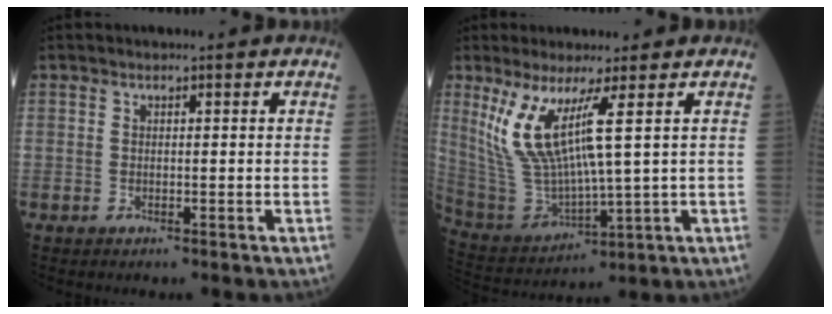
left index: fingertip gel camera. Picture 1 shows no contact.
{"total": 10.8, "force": [4.5, 0.7, 9.8], "torque": [-0.225, -0.018, 0.103]}